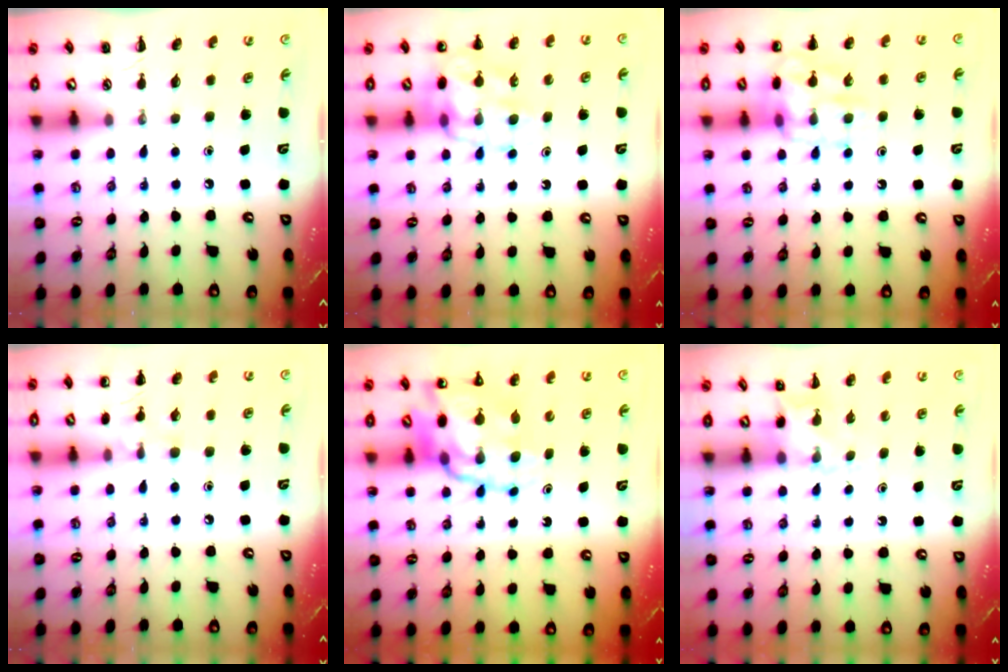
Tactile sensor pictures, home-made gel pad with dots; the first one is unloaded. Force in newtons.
{"total": 15.3, "press": 15.0, "slide": 3.0}
{"total": 14.4, "press": 14.3, "slide": 1.4}
{"total": 7.3, "press": 6.9, "slide": 2.3}
{"total": 15.5, "press": 14.9, "slide": 4.0}
{"total": 4.5, "press": 4.4, "slide": 1.1}